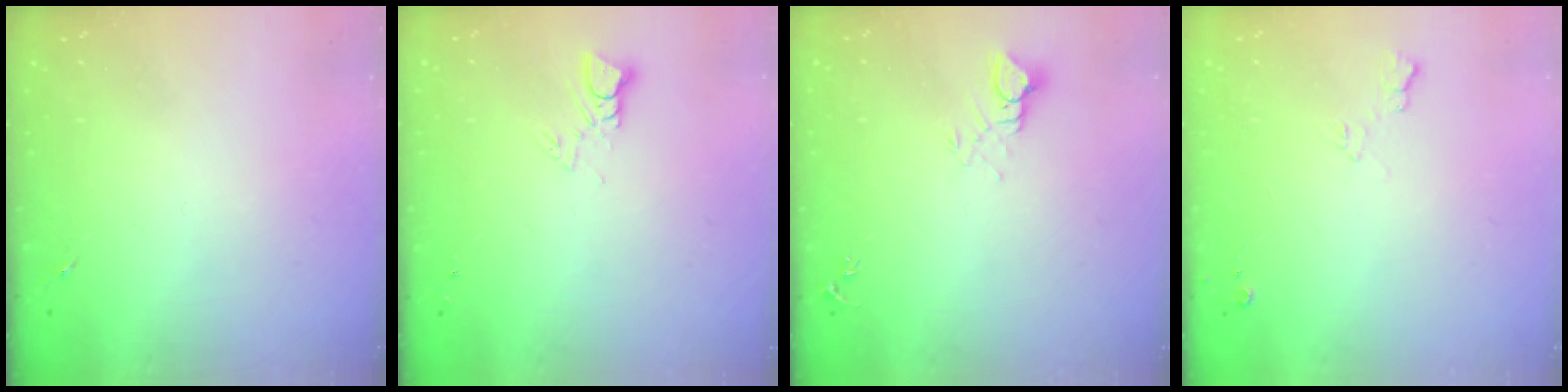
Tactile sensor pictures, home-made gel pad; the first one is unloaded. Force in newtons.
{"total": 3.6, "press": 3.6, "slide": 0.2}
{"total": 4.3, "press": 4.3, "slide": 0.3}
{"total": 6.0, "press": 6.0, "slide": 1.0}